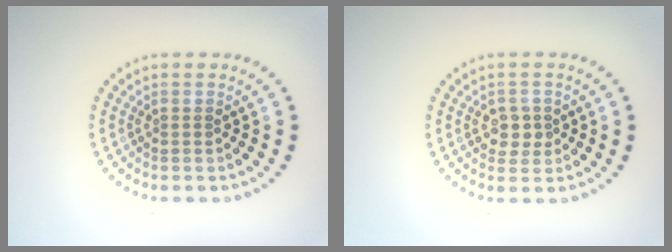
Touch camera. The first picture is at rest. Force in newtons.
{"total": 2.0, "press": 1.9, "slide": 0.6}